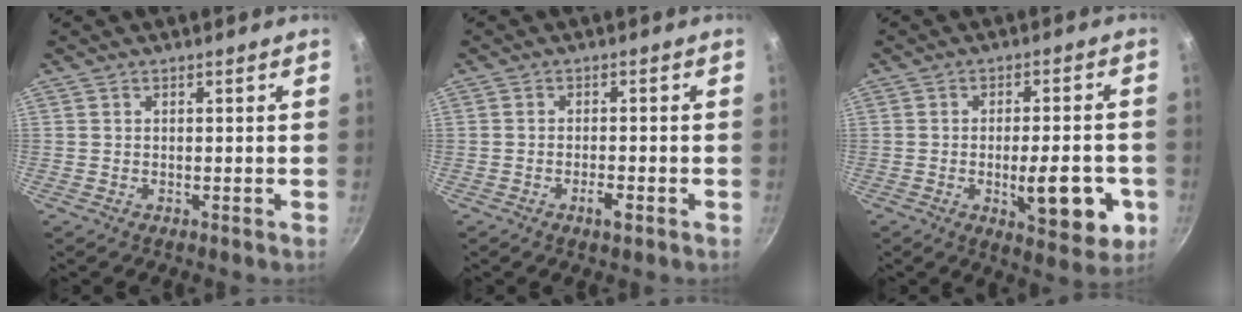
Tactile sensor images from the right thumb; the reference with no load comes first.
{"total": 2.6, "force": [-1.3, 0.9, 2.1], "torque": [-0.036, 0.008, -0.023]}
{"total": 13.1, "force": [-3.4, 5.0, 11.6], "torque": [-0.136, 0.002, -0.040]}